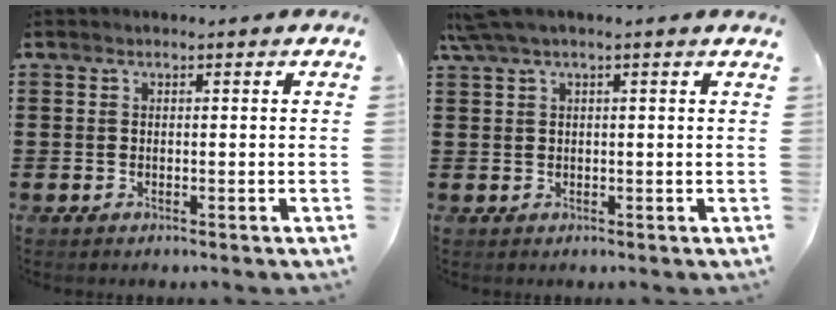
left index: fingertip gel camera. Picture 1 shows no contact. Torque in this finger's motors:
{"motor_torque": [1.03, -1.11, 0.38, 0.09]}